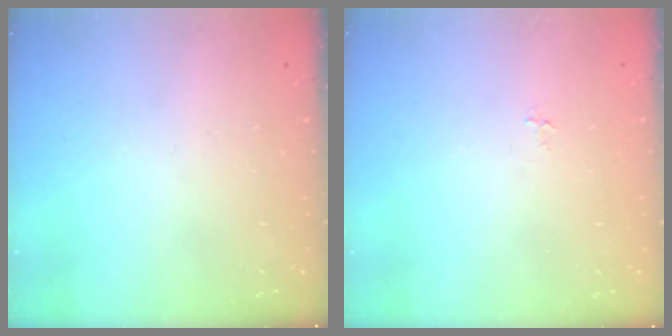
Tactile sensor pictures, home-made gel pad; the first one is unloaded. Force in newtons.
{"total": 2.7, "press": 2.7, "slide": 0.3}